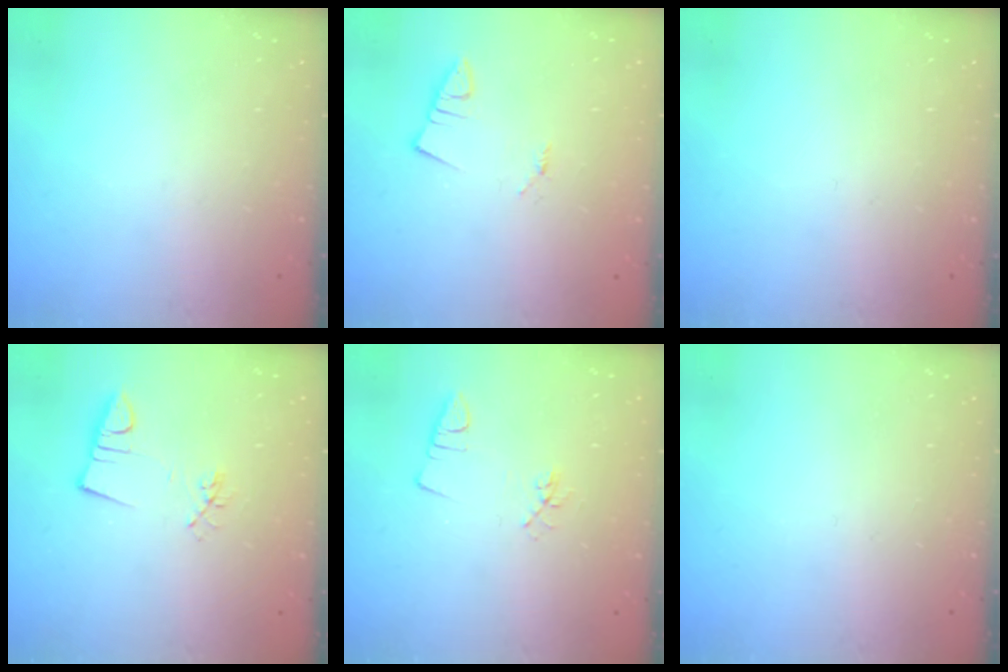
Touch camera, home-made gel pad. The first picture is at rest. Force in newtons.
{"total": 1.2, "press": 1.2, "slide": 0.1}
{"total": 0.0}
{"total": 2.5, "press": 0.9, "slide": 2.4}
{"total": 3.0, "press": 2.7, "slide": 1.4}
{"total": 0.0}